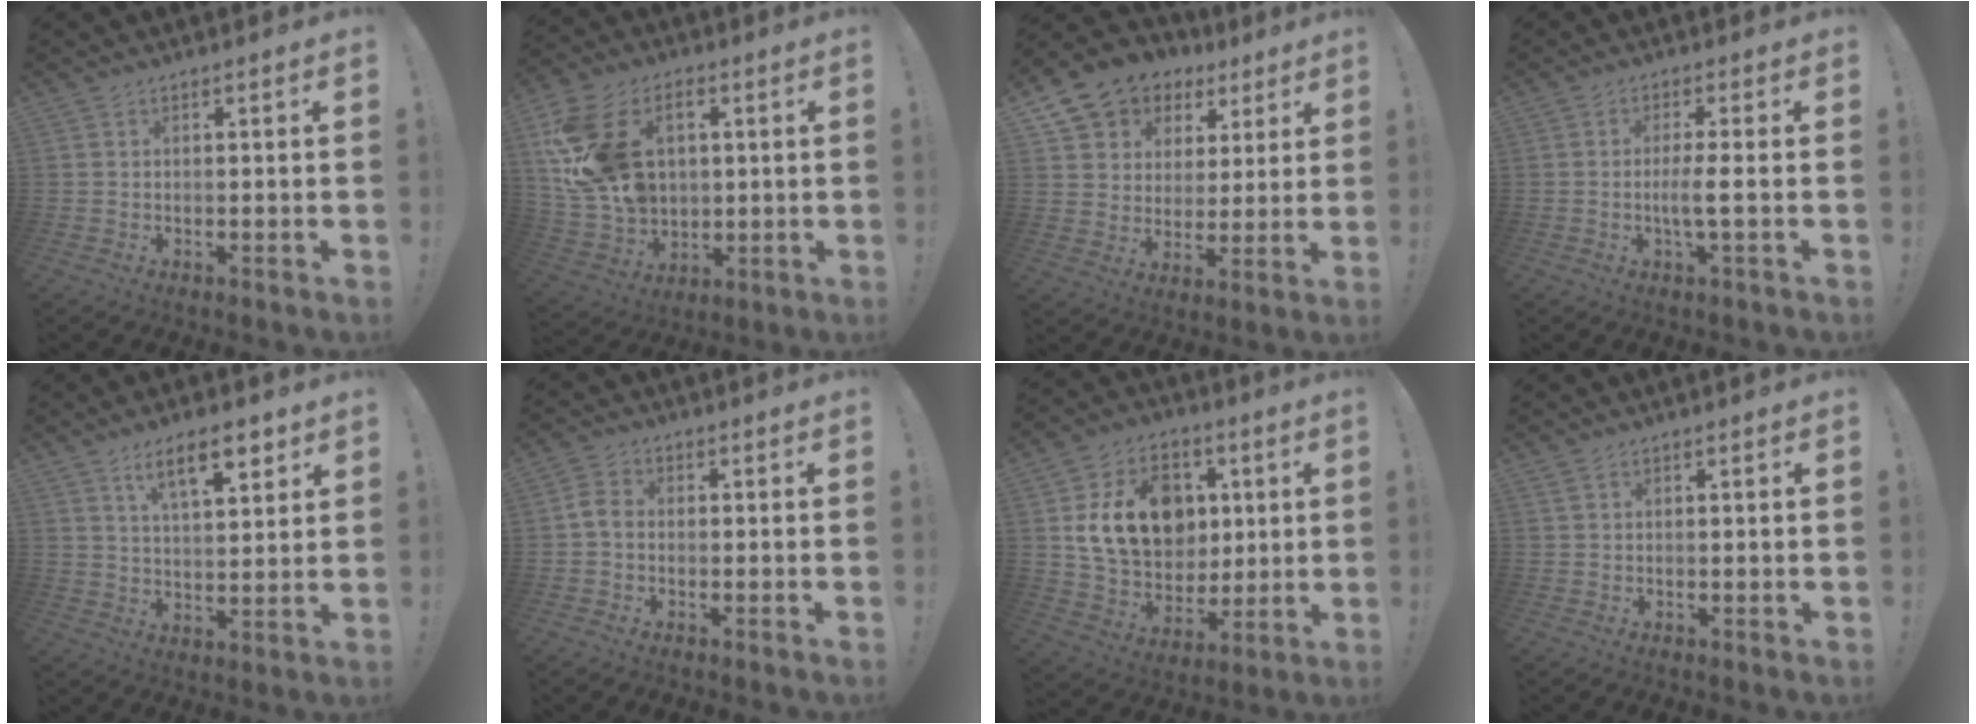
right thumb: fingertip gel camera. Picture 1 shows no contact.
{"total": 20.6, "force": [5.4, 14.8, 13.2], "torque": [-0.255, -0.018, 0.107]}
{"total": 10.7, "force": [6.4, 8.1, 2.6], "torque": [-0.042, -0.049, 0.129]}
{"total": 5.3, "force": [-1.0, 0.4, 5.2], "torque": [-0.099, -0.002, -0.020]}
{"total": 11.2, "force": [6.3, 4.2, 8.3], "torque": [-0.126, -0.018, 0.107]}
{"total": 4.0, "force": [-0.8, 3.0, 2.6], "torque": [-0.051, 0.013, -0.013]}
{"total": 19.8, "force": [4.7, 15.7, 11.1], "torque": [-0.179, -0.006, 0.107]}
{"total": 0.9, "force": [0.4, -0.2, 0.8], "torque": [-0.022, 0.001, 0.007]}